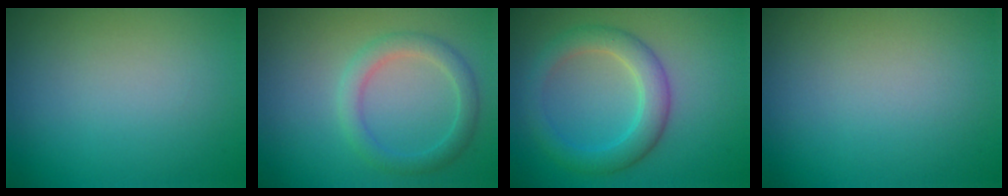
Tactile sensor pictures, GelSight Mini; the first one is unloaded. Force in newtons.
{"total": 2.5, "press": 2.5, "slide": 0.0}
{"total": 4.0, "press": 4.0, "slide": 0.2}
{"total": 0.0}